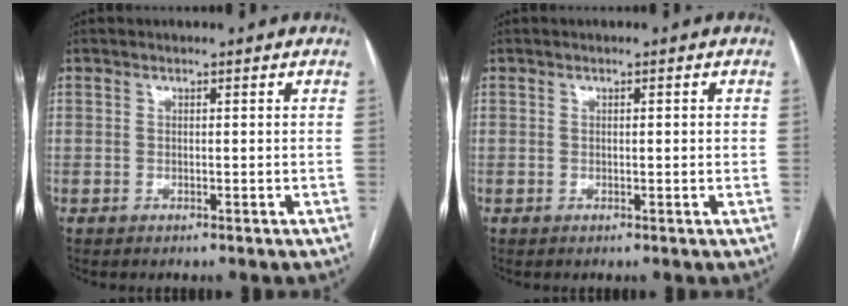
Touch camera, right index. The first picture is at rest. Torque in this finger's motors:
{"motor_torque": [-0.17, 0.25, -0.04, 0.00]}